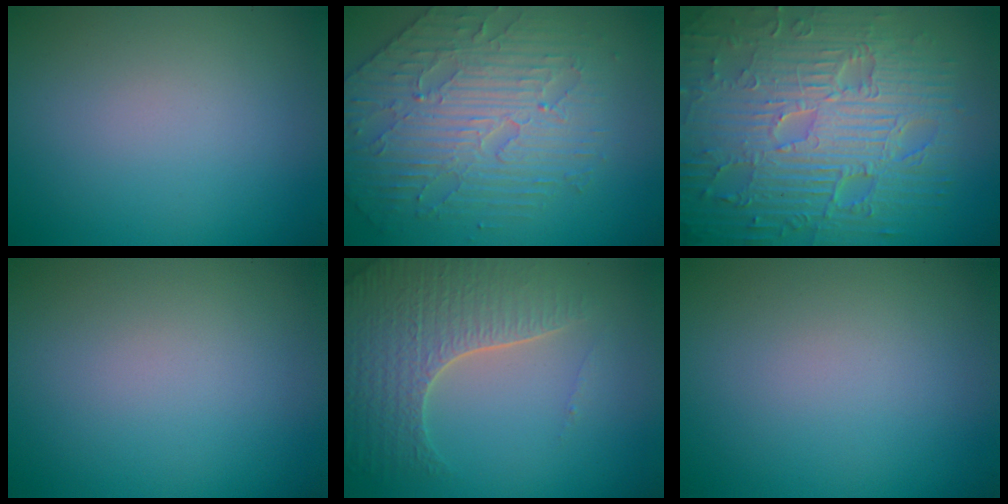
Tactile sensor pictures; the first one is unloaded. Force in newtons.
{"total": 5.1, "press": 4.8, "slide": 1.7}
{"total": 12.2, "press": 7.8, "slide": 9.4}
{"total": 0.0}
{"total": 6.0, "press": 4.8, "slide": 3.5}
{"total": 0.0}